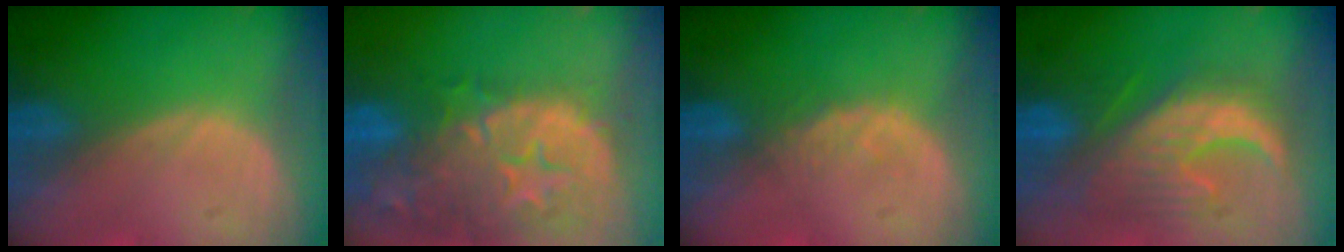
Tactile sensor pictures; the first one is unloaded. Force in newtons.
{"total": 15.2, "press": 12.0, "slide": 9.3}
{"total": 1.9, "press": 1.9, "slide": 0.3}
{"total": 10.0, "press": 9.8, "slide": 1.9}